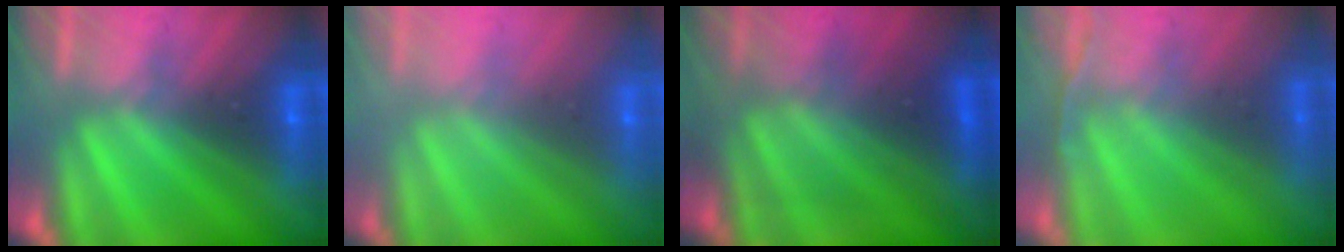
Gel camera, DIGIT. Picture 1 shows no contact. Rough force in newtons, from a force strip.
{"total": 2.6}
{"total": 4.2}
{"total": 1.0}